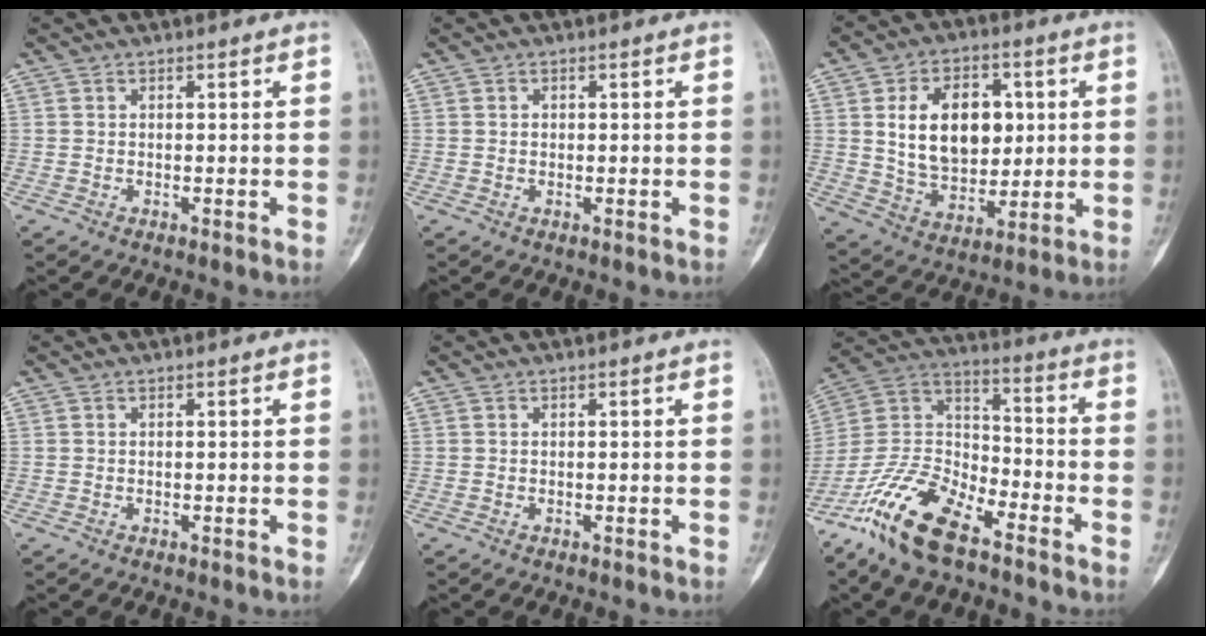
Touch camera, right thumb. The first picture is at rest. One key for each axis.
{"total": 0.7, "fx": 0.1, "fy": 0.6, "fz": 0.3, "tx": 0.002, "ty": 0.002, "tz": 0.002}
{"total": 16.2, "fx": 2.9, "fy": 11.0, "fz": 11.6, "tx": -0.140, "ty": -0.009, "tz": 0.057}
{"total": 0.0}
{"total": 0.0}
{"total": 17.3, "fx": -11.6, "fy": 6.8, "fz": 10.8, "tx": -0.213, "ty": 0.064, "tz": -0.227}